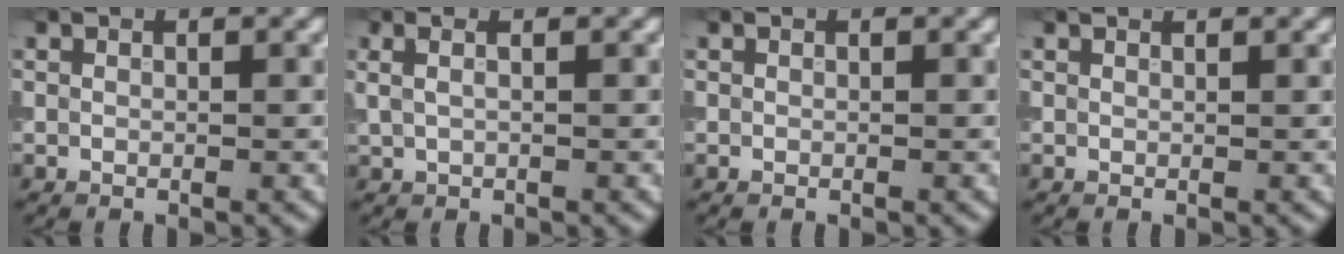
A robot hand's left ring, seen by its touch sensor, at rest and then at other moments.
{"total": 2.1, "force": [1.1, 0.7, 1.7], "torque": [-0.035, 0.002, 0.009]}
{"total": 0.0}
{"total": 0.5, "force": [0.5, -0.1, 0.0], "torque": [-0.004, 0.003, 0.012]}